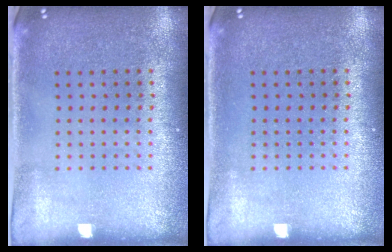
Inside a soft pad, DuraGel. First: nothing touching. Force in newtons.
{"total": 0.0}